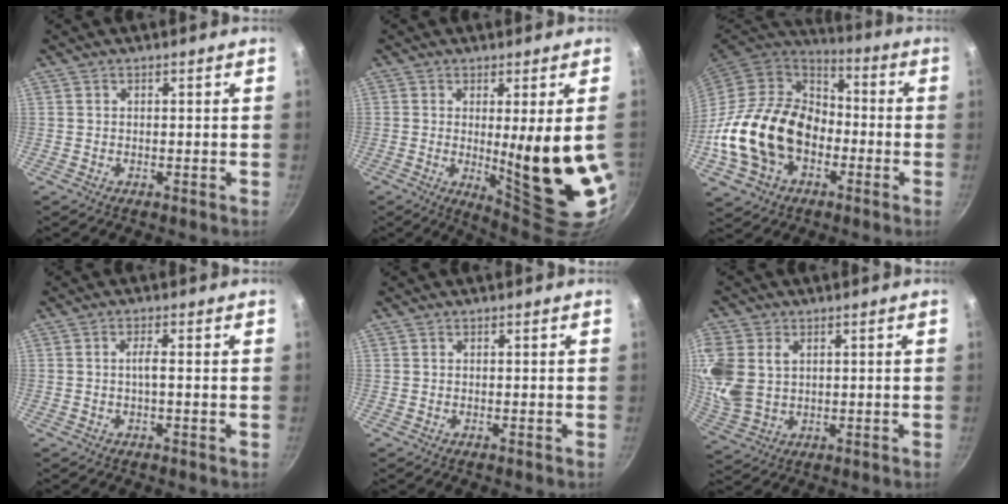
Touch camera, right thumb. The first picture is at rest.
{"total": 14.7, "force": [-0.7, 2.7, 14.4], "torque": [-0.195, -0.033, 0.008]}
{"total": 22.7, "force": [-5.6, 16.6, 14.5], "torque": [-0.256, 0.047, -0.100]}
{"total": 2.1, "force": [-0.2, 0.1, 2.1], "torque": [-0.047, 0.003, -0.006]}
{"total": 0.0}
{"total": 13.8, "force": [3.1, 10.4, 8.4], "torque": [-0.202, 0.003, 0.070]}